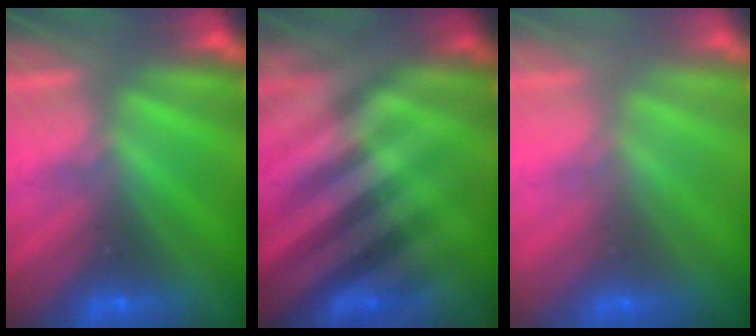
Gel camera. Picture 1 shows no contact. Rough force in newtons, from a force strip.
{"total": 2.5}
{"total": 2.8}